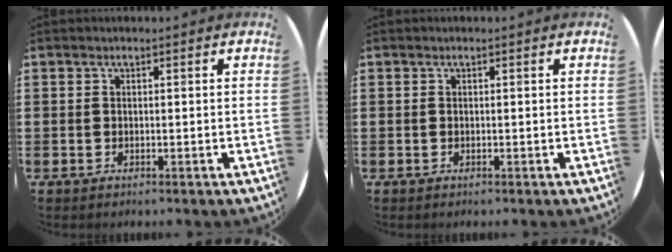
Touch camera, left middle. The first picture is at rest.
{"total": 0.0}